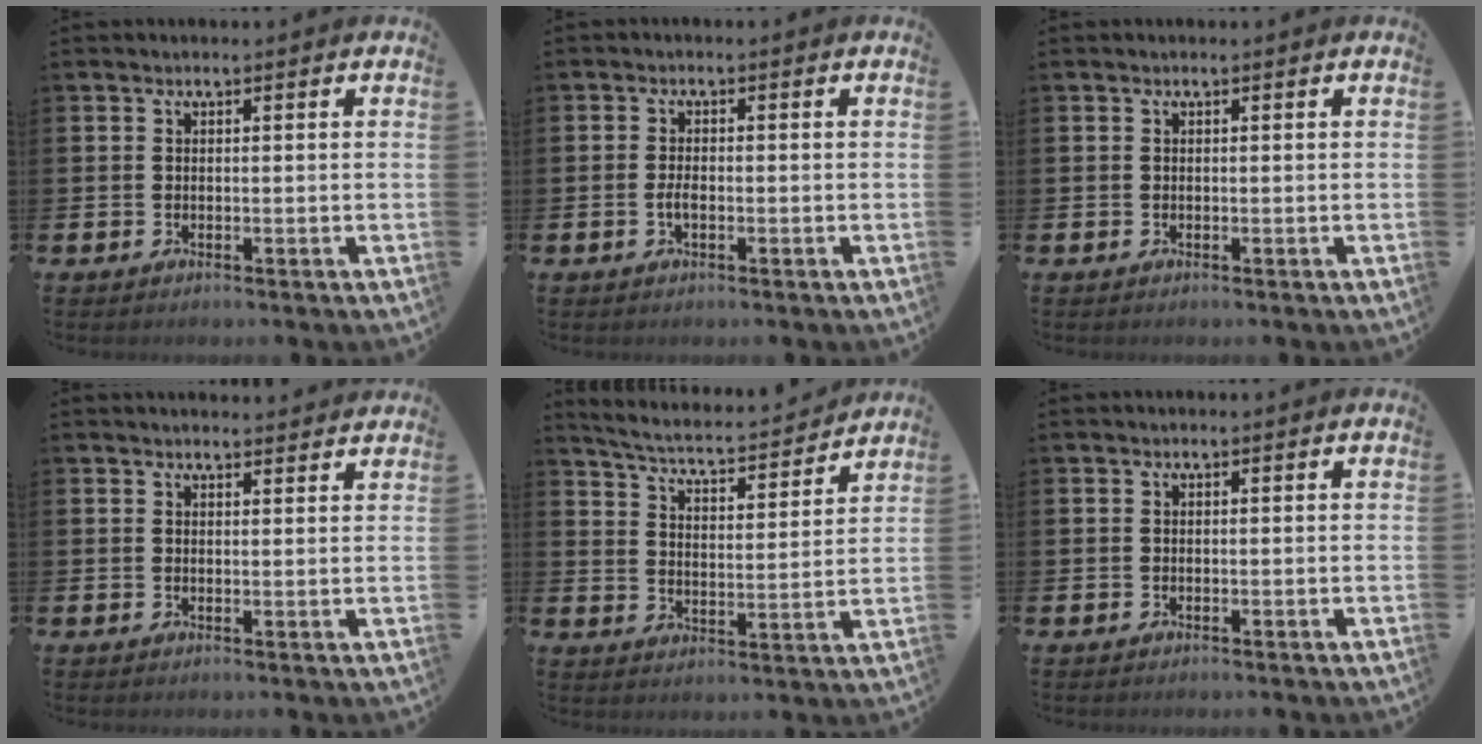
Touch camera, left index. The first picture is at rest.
{"total": 1.9, "force": [-0.6, 0.8, 1.6], "torque": [-0.026, 0.000, -0.012]}
{"total": 0.0}
{"total": 2.1, "force": [2.0, 0.2, 0.0], "torque": [0.009, -0.011, 0.035]}
{"total": 4.9, "force": [4.6, 0.5, 1.3], "torque": [-0.053, -0.040, 0.073]}
{"total": 0.0}